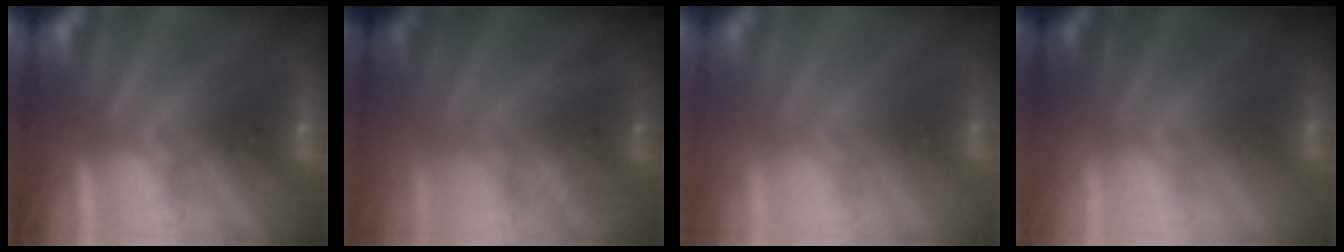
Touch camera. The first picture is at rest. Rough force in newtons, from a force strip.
{"total": 2.5}
{"total": 2.7}
{"total": 2.9}